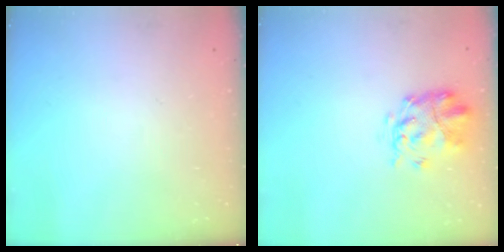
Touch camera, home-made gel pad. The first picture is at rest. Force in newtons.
{"total": 3.8, "press": 3.5, "slide": 1.7}